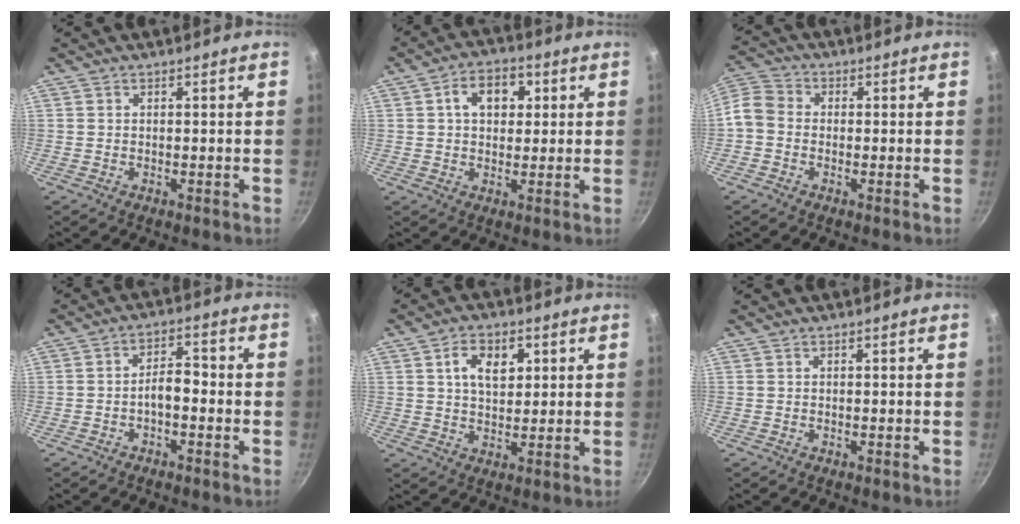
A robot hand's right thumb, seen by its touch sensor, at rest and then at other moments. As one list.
[{"total": 7.9, "force": [2.2, 5.6, 5.1], "torque": [-0.051, 0.006, 0.026]}, {"total": 6.3, "force": [-1.4, 5.1, 3.4], "torque": [-0.062, 0.025, -0.047]}, {"total": 4.4, "force": [-1.7, 2.1, 3.4], "torque": [-0.045, 0.027, -0.031]}, {"total": 7.4, "force": [2.4, 4.7, 5.2], "torque": [-0.068, -0.005, 0.039]}, {"total": 0.0}]